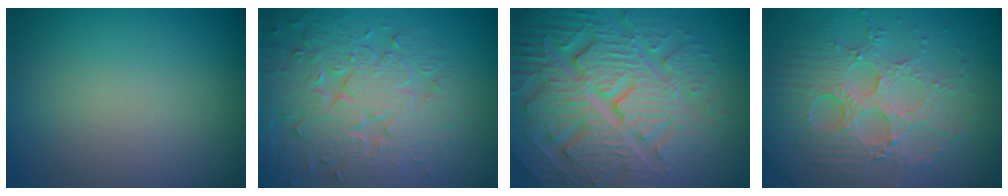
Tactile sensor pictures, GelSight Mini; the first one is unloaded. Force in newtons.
{"total": 7.4, "press": 6.0, "slide": 4.3}
{"total": 7.9, "press": 7.7, "slide": 1.9}
{"total": 5.1, "press": 4.6, "slide": 2.2}